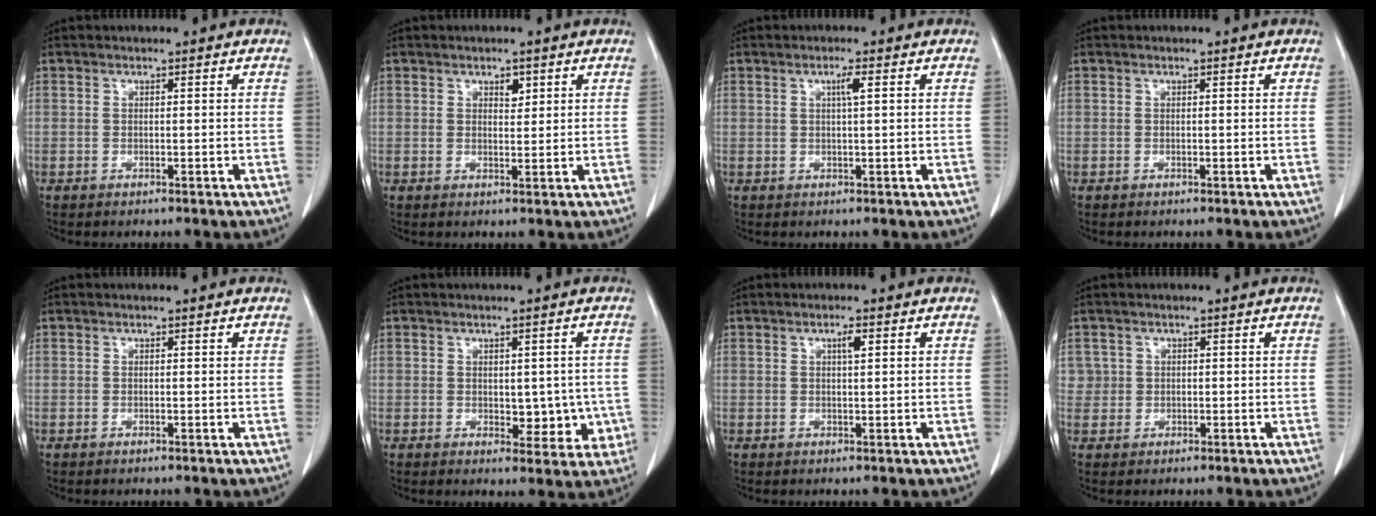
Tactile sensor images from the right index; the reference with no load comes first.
{"total": 1.8, "force": [1.0, 0.9, 1.2], "torque": [-0.014, -0.004, 0.016]}
{"total": 1.8, "force": [0.6, -0.2, 1.7], "torque": [-0.031, 0.001, 0.010]}
{"total": 0.0}
{"total": 0.0}
{"total": 5.4, "force": [-0.5, 3.4, 4.2], "torque": [-0.035, 0.002, 0.003]}
{"total": 1.6, "force": [0.7, 0.2, 1.4], "torque": [-0.026, 0.000, 0.011]}
{"total": 1.8, "force": [0.4, 1.8, -0.1], "torque": [0.018, 0.003, 0.003]}